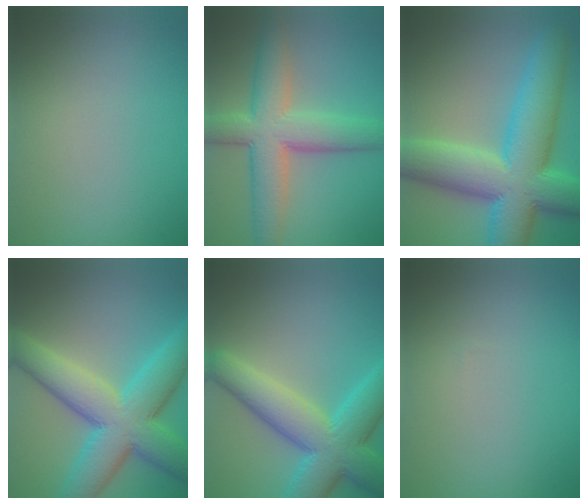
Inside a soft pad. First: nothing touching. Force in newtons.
{"total": 8.0, "press": 8.0, "slide": 0.7}
{"total": 12.9, "press": 12.9, "slide": 0.3}
{"total": 11.0, "press": 11.0, "slide": 0.4}
{"total": 9.6, "press": 9.6, "slide": 0.1}
{"total": 0.0}